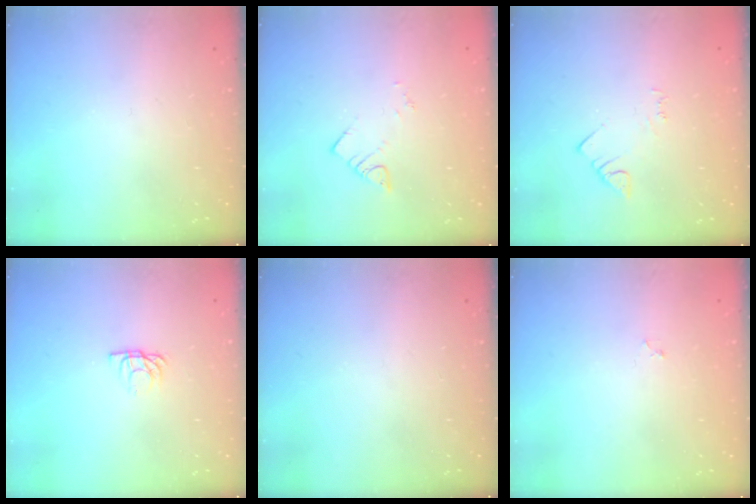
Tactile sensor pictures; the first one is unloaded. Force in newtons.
{"total": 3.7, "press": 3.7, "slide": 0.5}
{"total": 2.5, "press": 2.5, "slide": 0.4}
{"total": 4.1, "press": 4.1, "slide": 0.6}
{"total": 0.0}
{"total": 2.2, "press": 2.1, "slide": 0.3}